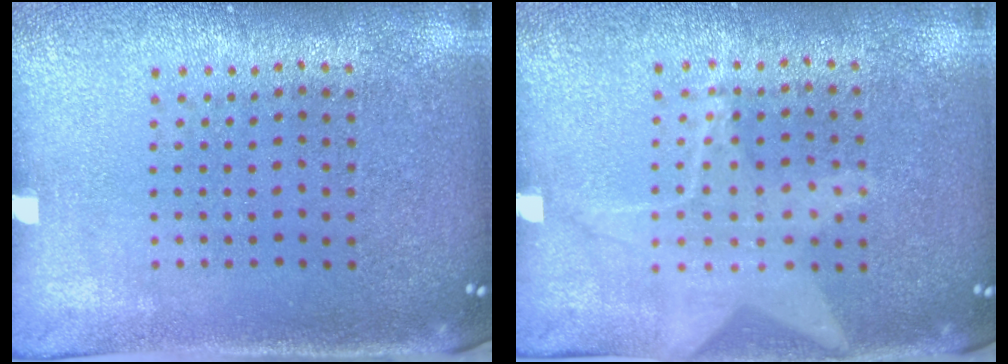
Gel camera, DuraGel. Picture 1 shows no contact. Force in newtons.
{"total": 1.3, "press": 1.2, "slide": 0.3}